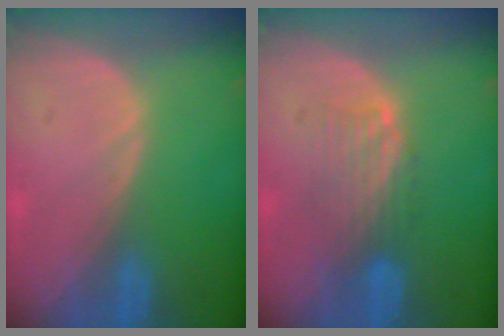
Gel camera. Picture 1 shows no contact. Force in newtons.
{"total": 4.8, "press": 4.2, "slide": 2.5}